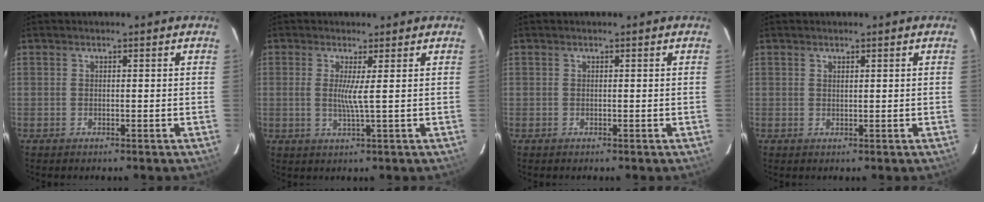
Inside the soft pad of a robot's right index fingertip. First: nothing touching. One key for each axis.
{"total": 3.1, "fx": 0.5, "fy": -0.9, "fz": 2.9, "tx": -0.052, "ty": -0.007, "tz": 0.005}
{"total": 0.0}
{"total": 0.5, "fx": 0.5, "fy": 0.2, "fz": 0.2, "tx": -0.004, "ty": 0.001, "tz": 0.009}